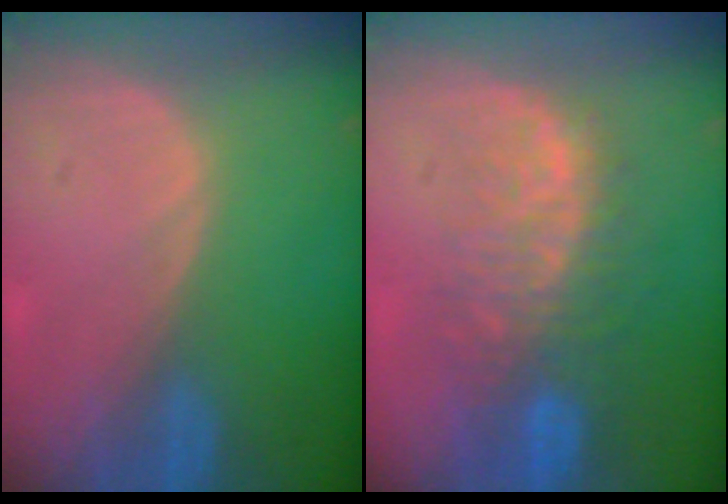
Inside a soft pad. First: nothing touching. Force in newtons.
{"total": 9.7, "press": 8.5, "slide": 4.7}